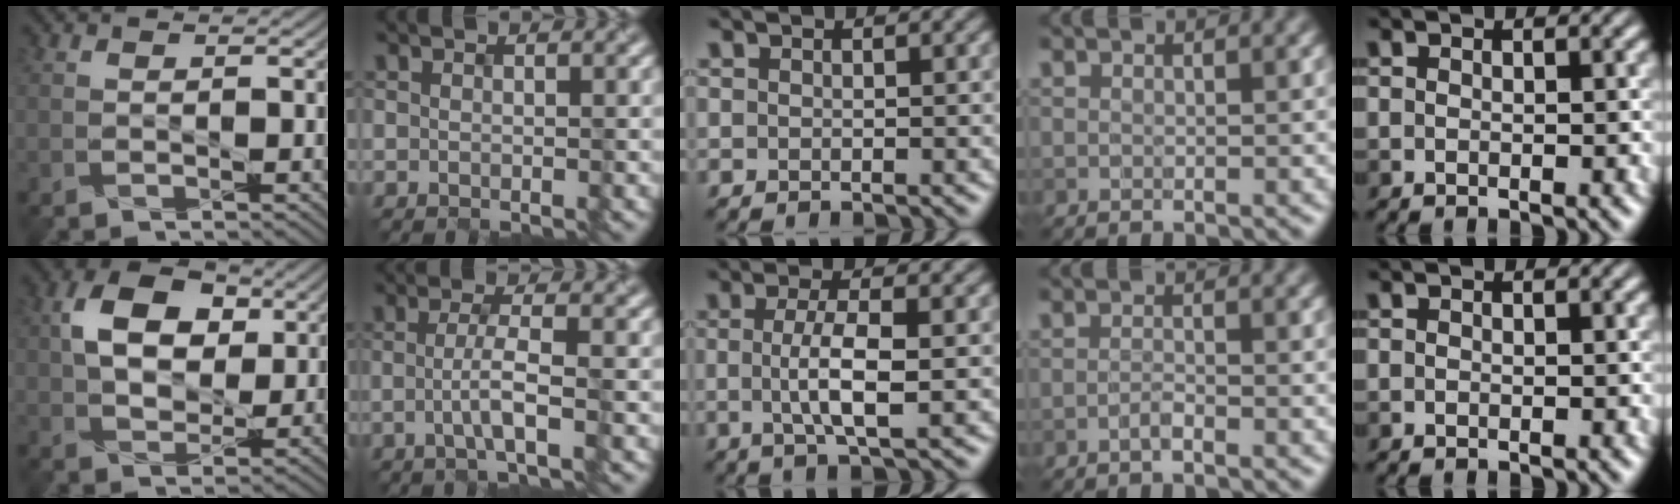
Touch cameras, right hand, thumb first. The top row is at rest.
{"thumb": {"total": 8.2, "force": [2.3, 5.8, 5.4], "torque": [-0.110, 0.010, 0.037]}, "index": {"total": 2.7, "force": [-0.8, 0.4, 2.6], "torque": [-0.048, -0.004, -0.013]}, "middle": {"total": 4.2, "force": [-0.4, 1.0, 4.0], "torque": [-0.078, -0.001, -0.006]}, "ring": {"total": 1.0, "force": [-0.7, 0.2, 0.7], "torque": [-0.013, 0.003, -0.014]}}